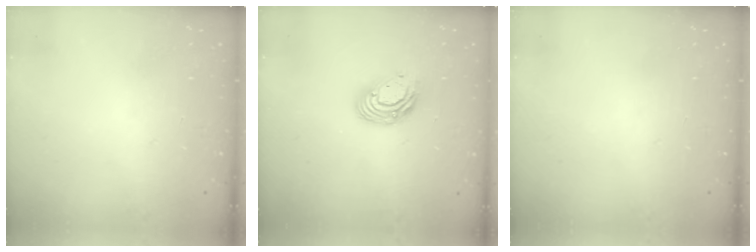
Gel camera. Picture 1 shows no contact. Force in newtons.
{"total": 10.3, "press": 10.3, "slide": 1.1}
{"total": 0.0}